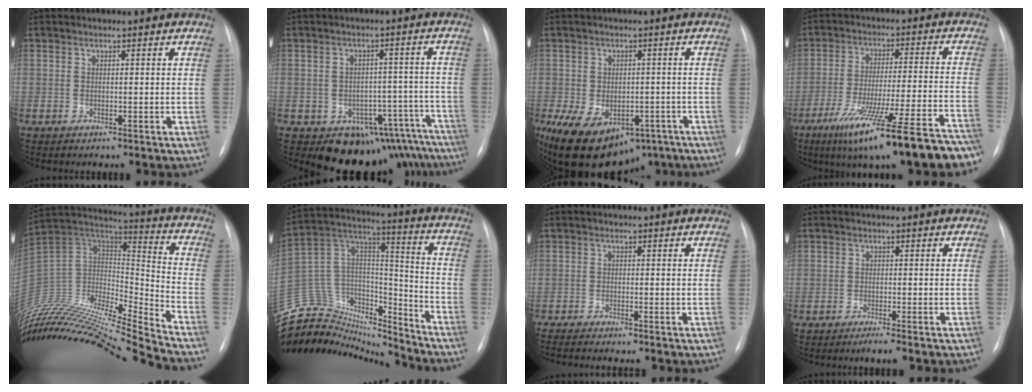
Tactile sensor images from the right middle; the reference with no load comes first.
{"total": 14.0, "force": [-11.5, 7.6, 2.1], "torque": [0.007, 0.054, -0.131]}
{"total": 15.5, "force": [-8.5, 9.8, 8.4], "torque": [-0.175, -0.009, -0.112]}
{"total": 21.9, "force": [-15.8, 1.1, 15.2], "torque": [-0.183, -0.016, -0.246]}
{"total": 29.0, "force": [-27.4, -0.2, 9.5], "torque": [-0.203, -0.015, -0.458]}
{"total": 23.2, "force": [-22.0, 6.0, 3.8], "torque": [-0.100, 0.067, -0.356]}
{"total": 5.3, "force": [-4.6, -0.1, 2.7], "torque": [-0.033, -0.010, -0.069]}
{"total": 1.9, "force": [-1.5, -0.1, 1.2], "torque": [-0.026, -0.005, -0.027]}